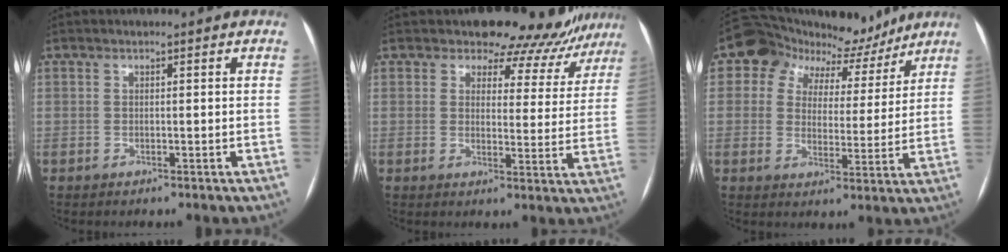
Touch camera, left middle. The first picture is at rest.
{"total": 11.3, "force": [10.2, 4.8, 0.9], "torque": [0.023, -0.022, 0.091]}
{"total": 10.4, "force": [7.8, 5.9, 3.6], "torque": [-0.051, 0.033, 0.110]}